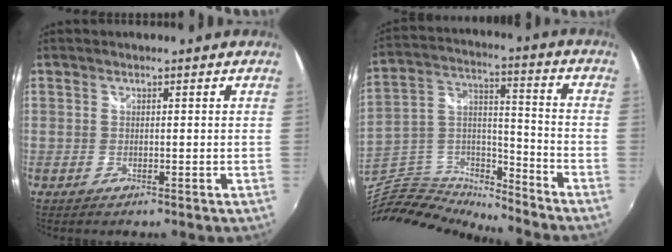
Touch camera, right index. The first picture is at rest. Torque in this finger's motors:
{"motor_torque": [0.66, -0.65, -0.06, -0.02]}